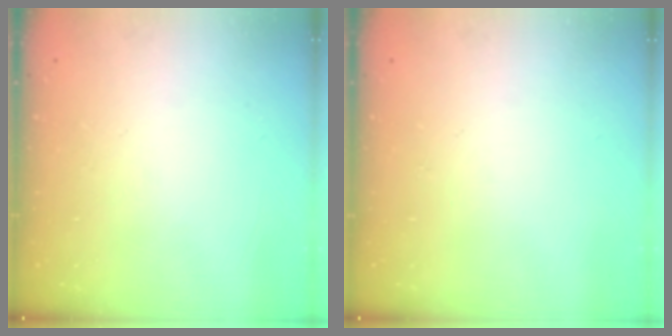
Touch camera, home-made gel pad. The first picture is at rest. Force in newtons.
{"total": 0.0}